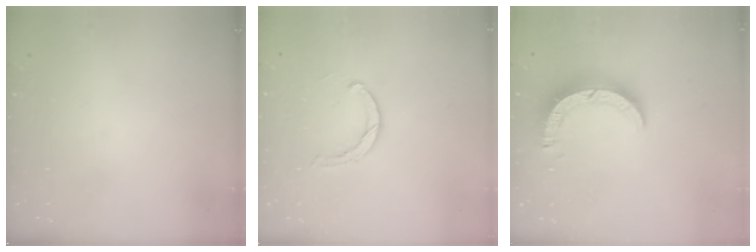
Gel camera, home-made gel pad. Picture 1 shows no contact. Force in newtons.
{"total": 2.8, "press": 2.8, "slide": 0.2}
{"total": 9.3, "press": 9.3, "slide": 0.8}